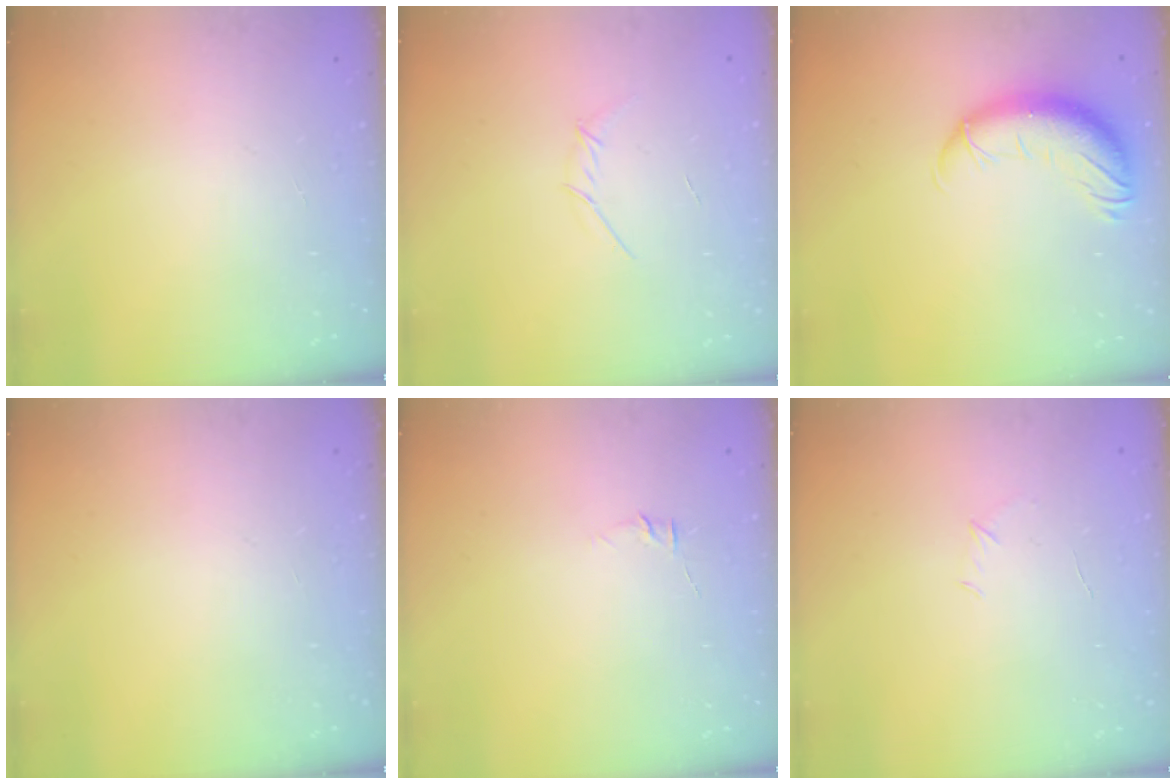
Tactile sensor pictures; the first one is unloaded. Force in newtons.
{"total": 3.4, "press": 3.3, "slide": 0.9}
{"total": 12.5, "press": 12.0, "slide": 3.5}
{"total": 0.0}
{"total": 4.1, "press": 4.1, "slide": 0.8}
{"total": 3.8, "press": 3.6, "slide": 1.0}